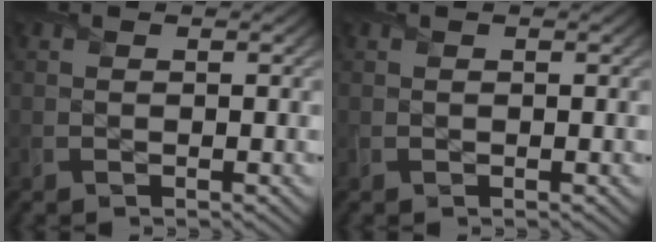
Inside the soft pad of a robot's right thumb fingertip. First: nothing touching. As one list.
[{"total": 0.0}]